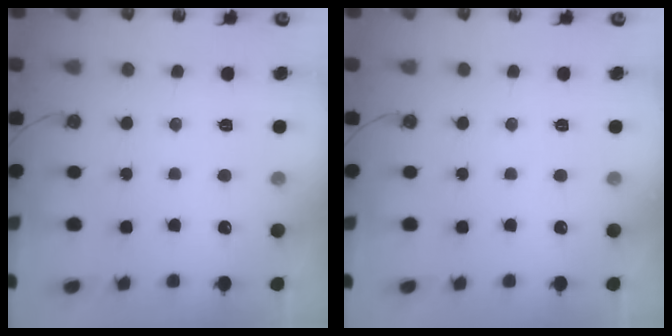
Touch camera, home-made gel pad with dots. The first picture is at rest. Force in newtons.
{"total": 0.0}